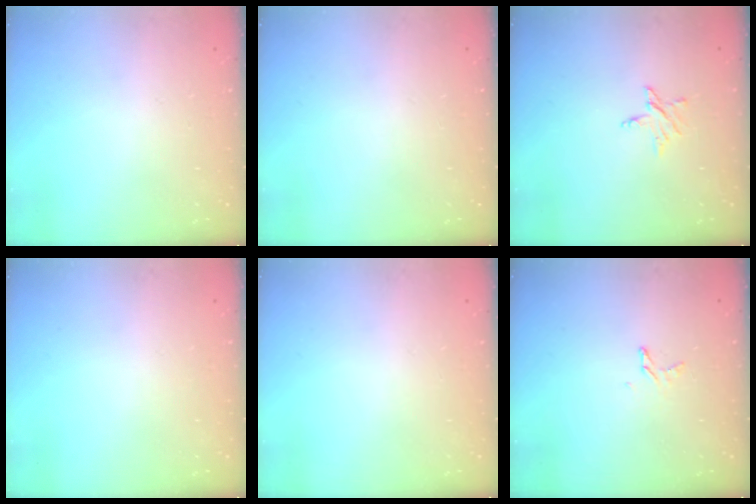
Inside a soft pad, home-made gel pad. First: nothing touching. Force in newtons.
{"total": 0.0}
{"total": 3.7, "press": 3.7, "slide": 0.3}
{"total": 0.0}
{"total": 0.0}
{"total": 3.5, "press": 3.5, "slide": 0.4}